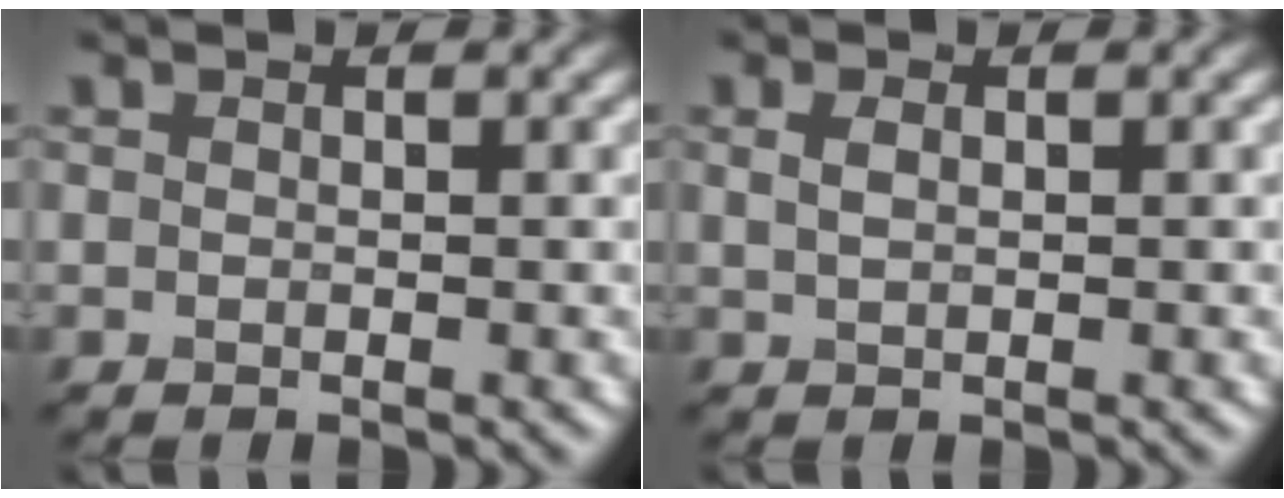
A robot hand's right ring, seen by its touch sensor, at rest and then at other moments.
{"total": 1.0, "force": [0.3, 0.5, 0.8], "torque": [-0.016, 0.000, 0.010]}